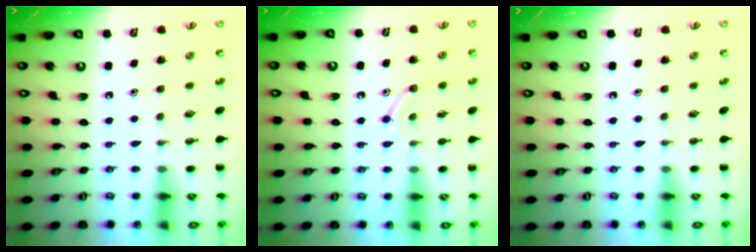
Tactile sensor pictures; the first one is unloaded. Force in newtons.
{"total": 8.5, "press": 8.4, "slide": 1.4}
{"total": 0.0}